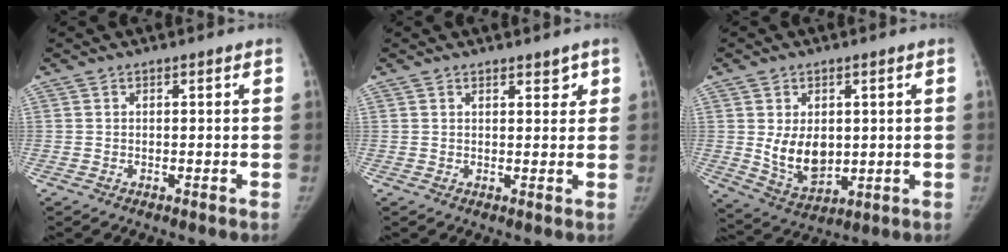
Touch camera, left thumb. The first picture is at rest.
{"total": 2.3, "force": [1.6, 1.2, 1.0], "torque": [0.006, -0.009, 0.021]}
{"total": 9.2, "force": [0.8, 6.3, 6.6], "torque": [-0.083, -0.020, 0.033]}